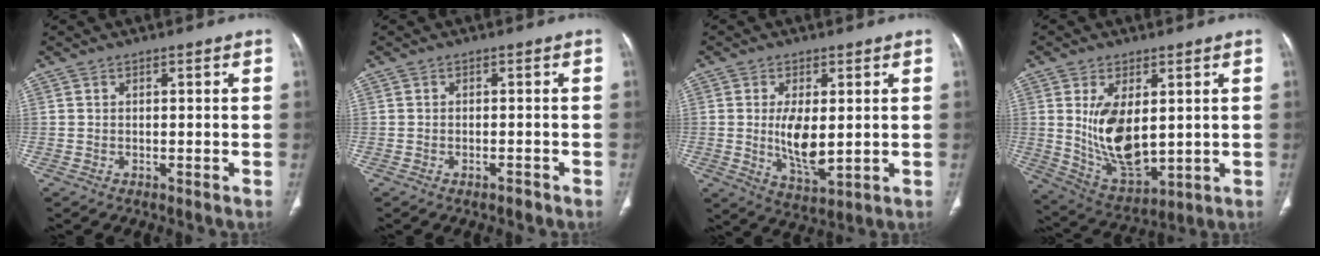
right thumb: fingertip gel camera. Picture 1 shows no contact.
{"total": 1.2, "force": [-0.9, 0.5, 0.7], "torque": [-0.012, 0.003, -0.012]}
{"total": 8.6, "force": [0.3, 3.9, 7.7], "torque": [-0.132, -0.021, 0.016]}
{"total": 13.3, "force": [1.7, 7.1, 11.0], "torque": [-0.183, -0.021, 0.053]}